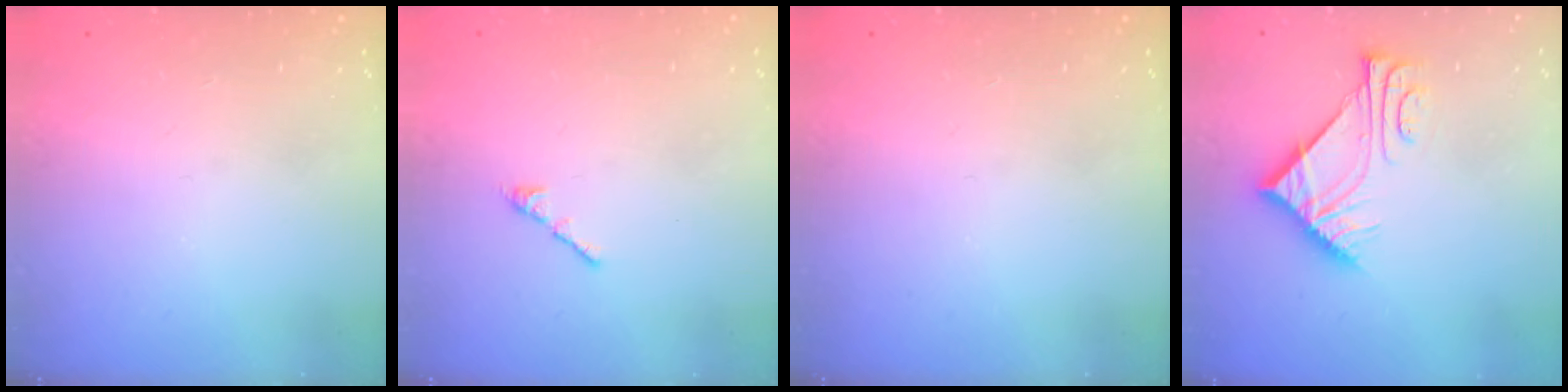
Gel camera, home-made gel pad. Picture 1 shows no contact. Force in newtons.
{"total": 2.7, "press": 2.6, "slide": 0.7}
{"total": 0.0}
{"total": 7.7, "press": 7.7, "slide": 0.1}